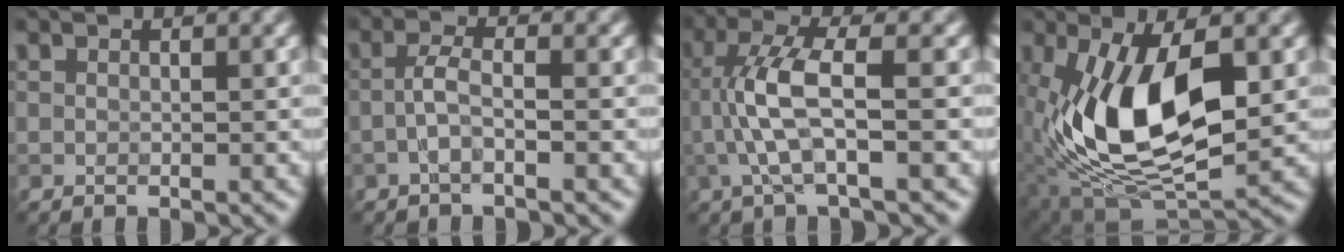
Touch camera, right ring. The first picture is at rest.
{"total": 2.1, "force": [-0.8, 0.4, 1.9], "torque": [-0.039, 0.009, -0.021]}
{"total": 5.0, "force": [-0.7, 0.8, 4.9], "torque": [-0.105, 0.015, -0.017]}
{"total": 11.4, "force": [0.1, 5.2, 10.2], "torque": [-0.194, 0.001, 0.002]}